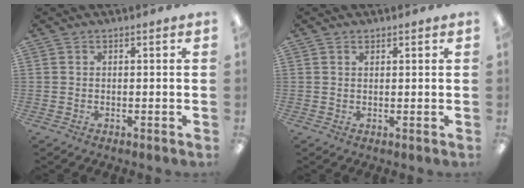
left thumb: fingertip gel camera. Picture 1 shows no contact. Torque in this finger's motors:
{"motor_torque": [0.21, -0.27, -0.08, -0.10, -0.03]}